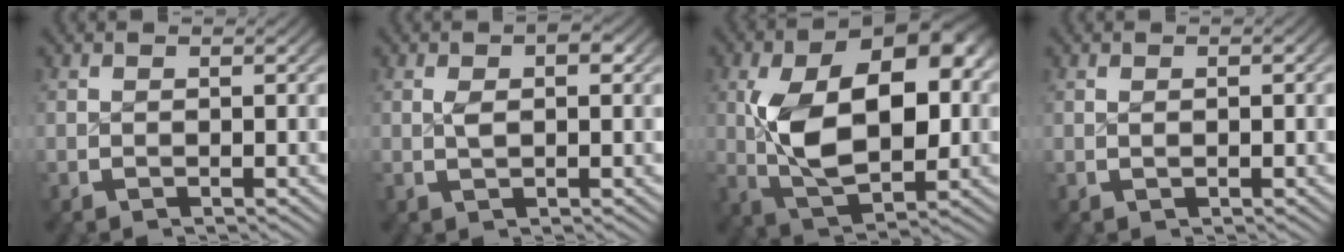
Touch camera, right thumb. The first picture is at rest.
{"total": 1.9, "force": [0.3, 1.0, 1.6], "torque": [-0.030, -0.005, 0.008]}
{"total": 13.5, "force": [0.5, 8.0, 10.8], "torque": [-0.215, -0.027, 0.024]}
{"total": 0.6, "force": [0.0, 0.2, 0.6], "torque": [-0.012, -0.006, 0.003]}